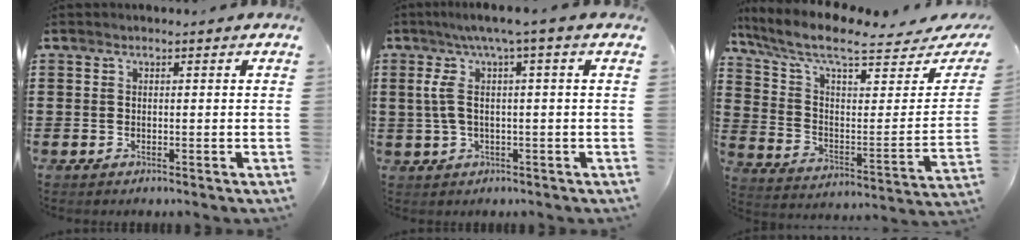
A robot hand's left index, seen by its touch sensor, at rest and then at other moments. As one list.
[{"total": 5.5, "force": [0.7, 0.5, 5.5], "torque": [-0.130, -0.009, 0.001]}, {"total": 9.1, "force": [7.1, 1.3, 5.5], "torque": [-0.136, -0.052, 0.120]}]